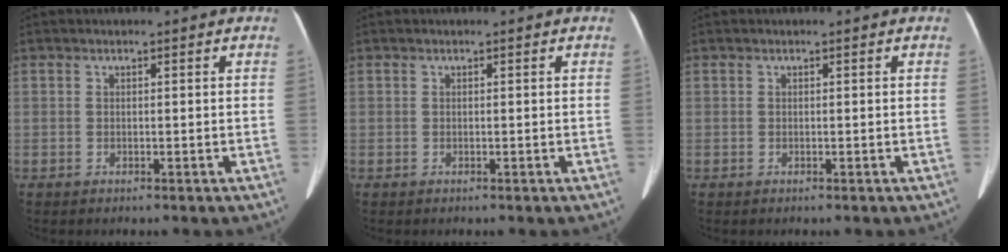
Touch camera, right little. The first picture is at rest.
{"total": 0.0}
{"total": 0.0}